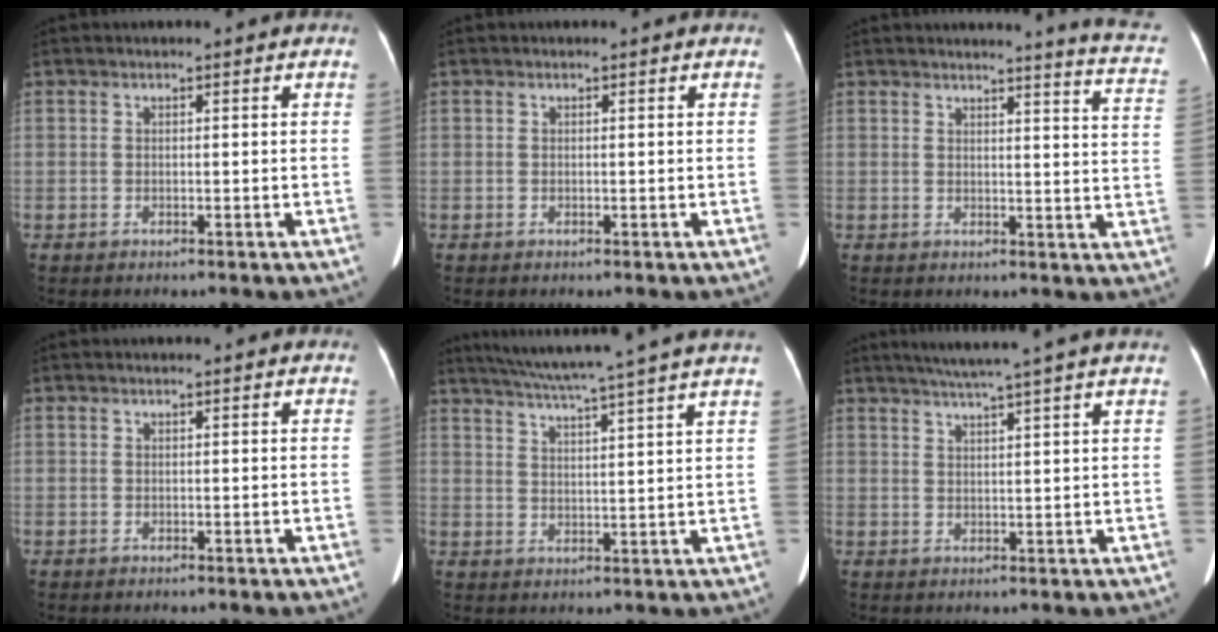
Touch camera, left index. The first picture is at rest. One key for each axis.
{"total": 0.0}
{"total": 9.9, "fx": 9.2, "fy": -0.7, "fz": 3.6, "tx": -0.034, "ty": -0.067, "tz": 0.071}
{"total": 1.1, "fx": 1.0, "fy": 0.4, "fz": 0.2, "tx": -0.014, "ty": 0.017, "tz": 0.009}
{"total": 17.7, "fx": 15.2, "fy": -1.7, "fz": 9.0, "tx": -0.158, "ty": -0.003, "tz": 0.202}
{"total": 10.6, "fx": 8.8, "fy": -1.3, "fz": 5.8, "tx": -0.091, "ty": 0.023, "tz": 0.109}